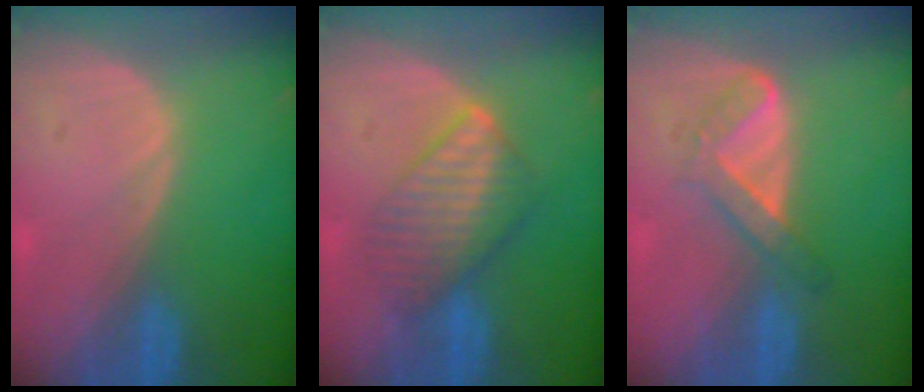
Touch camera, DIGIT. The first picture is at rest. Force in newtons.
{"total": 6.6, "press": 6.6, "slide": 0.6}
{"total": 4.5, "press": 4.4, "slide": 1.0}